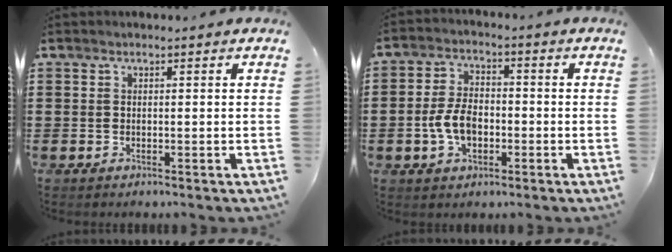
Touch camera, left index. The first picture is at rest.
{"total": 6.3, "force": [-1.6, 3.7, 4.8], "torque": [-0.111, 0.002, -0.035]}